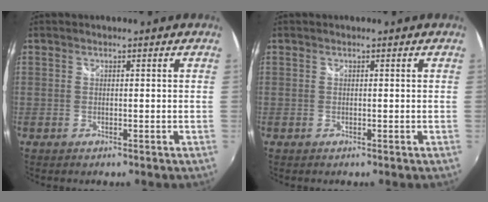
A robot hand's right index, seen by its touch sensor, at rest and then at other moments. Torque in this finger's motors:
{"motor_torque": [0.06, 0.06, 0.00, 0.00]}